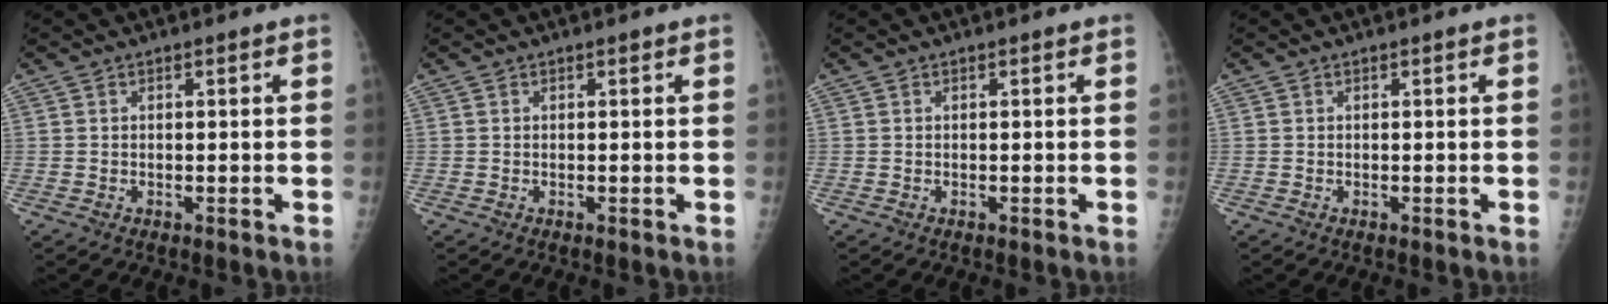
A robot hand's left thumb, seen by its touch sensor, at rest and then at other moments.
{"total": 0.0}
{"total": 0.0}
{"total": 0.0}